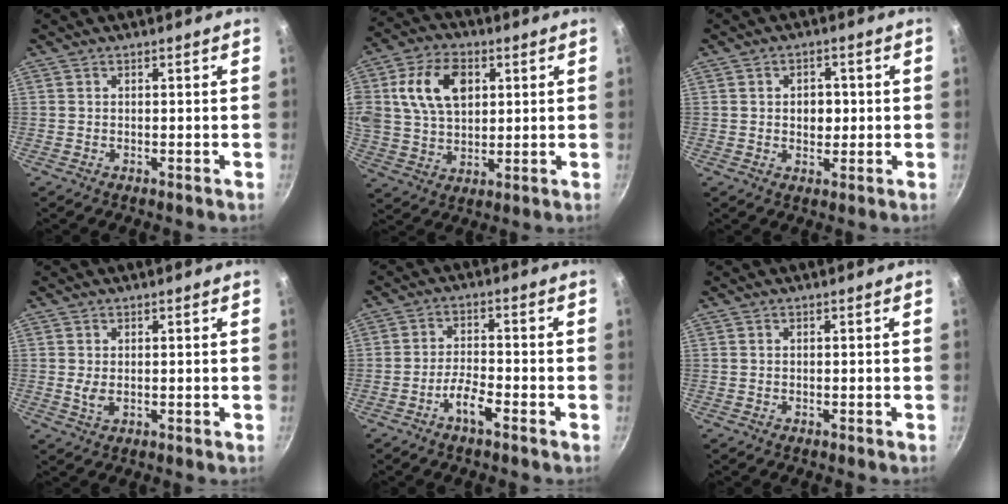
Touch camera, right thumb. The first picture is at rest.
{"total": 14.0, "force": [3.9, 9.6, 9.5], "torque": [-0.158, 0.004, 0.069]}
{"total": 4.4, "force": [0.2, 3.3, 2.9], "torque": [-0.022, -0.002, 0.002]}
{"total": 2.2, "force": [0.4, 1.2, 1.8], "torque": [-0.034, -0.006, 0.011]}
{"total": 4.8, "force": [-2.9, 1.2, 3.6], "torque": [-0.069, 0.022, -0.057]}
{"total": 0.0}